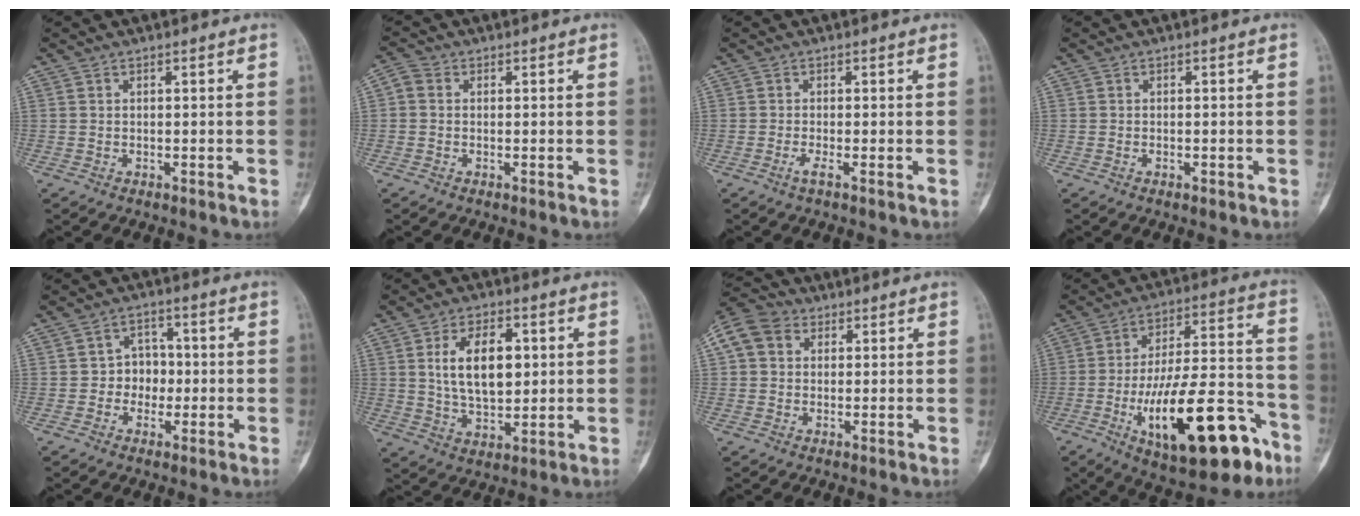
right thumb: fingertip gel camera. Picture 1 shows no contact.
{"total": 2.2, "force": [0.0, 1.8, 1.3], "torque": [-0.023, 0.005, -0.011]}
{"total": 1.3, "force": [-0.6, -0.1, 1.1], "torque": [-0.033, -0.004, -0.018]}
{"total": 0.8, "force": [-0.4, 0.4, 0.6], "torque": [-0.012, 0.003, -0.005]}
{"total": 5.7, "force": [-0.6, 4.9, 2.8], "torque": [0.002, 0.014, -0.021]}
{"total": 12.4, "force": [2.4, 7.2, 9.8], "torque": [-0.143, -0.007, 0.046]}
{"total": 9.7, "force": [2.7, 8.0, 4.8], "torque": [-0.090, 0.025, 0.042]}
{"total": 25.3, "force": [-11.1, 9.5, 20.7], "torque": [-0.316, 0.057, -0.161]}